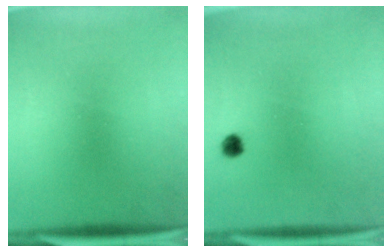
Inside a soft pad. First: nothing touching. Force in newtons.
{"total": 1.8}